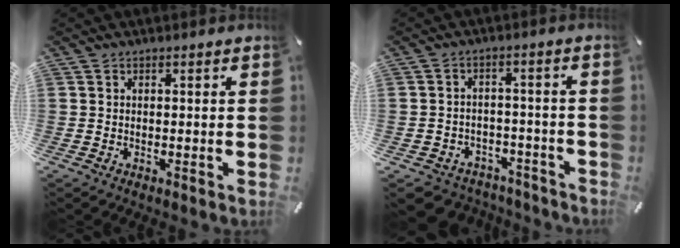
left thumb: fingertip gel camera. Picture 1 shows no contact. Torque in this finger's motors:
{"motor_torque": [-0.14, 0.22, 0.40, 0.54, 0.01]}